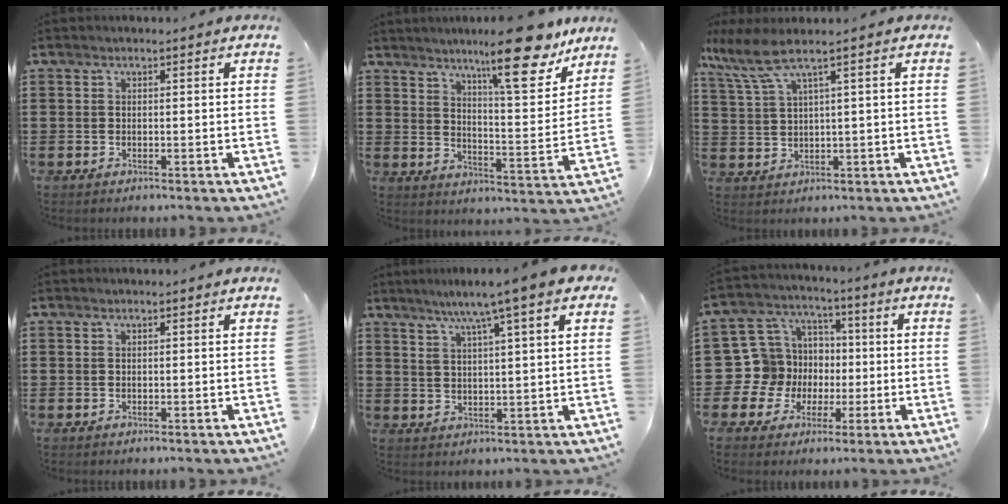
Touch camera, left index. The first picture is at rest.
{"total": 14.8, "force": [11.1, 2.6, 9.4], "torque": [-0.140, -0.061, 0.179]}
{"total": 5.5, "force": [2.7, 0.7, 4.8], "torque": [-0.126, -0.019, 0.037]}
{"total": 0.0}
{"total": 6.7, "force": [4.6, -0.3, 4.8], "torque": [-0.108, -0.015, 0.074]}
{"total": 11.5, "force": [-0.9, 11.2, 2.4], "torque": [-0.121, 0.004, -0.012]}